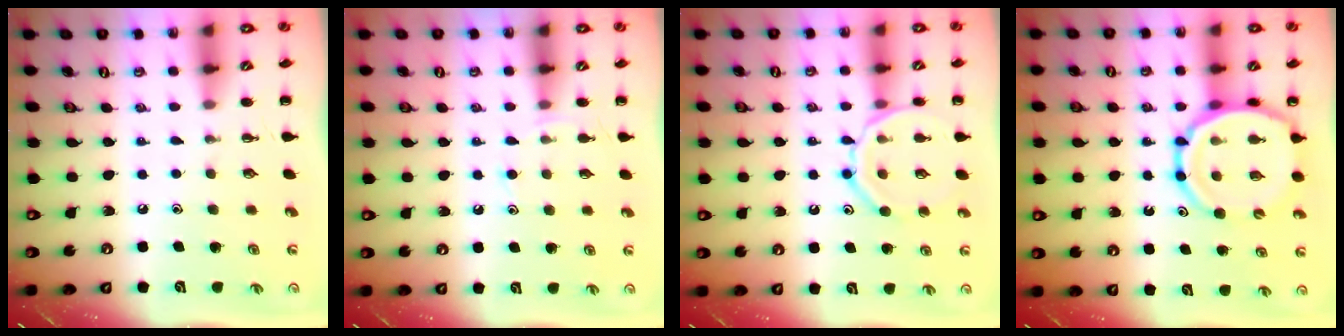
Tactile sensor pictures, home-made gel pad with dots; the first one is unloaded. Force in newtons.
{"total": 6.3, "press": 6.0, "slide": 1.9}
{"total": 13.1, "press": 13.0, "slide": 1.4}
{"total": 14.2, "press": 13.8, "slide": 3.2}